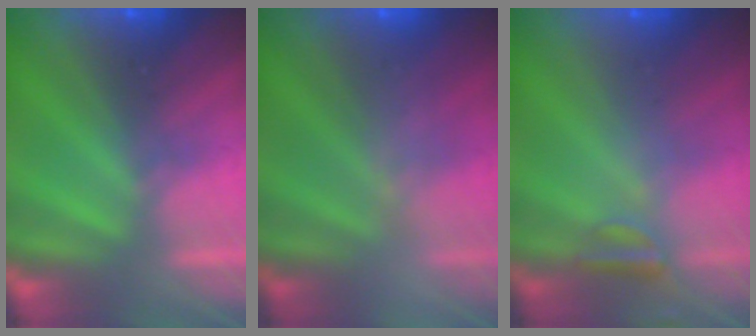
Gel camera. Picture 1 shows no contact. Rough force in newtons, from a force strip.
{"total": 2.4}
{"total": 2.4}